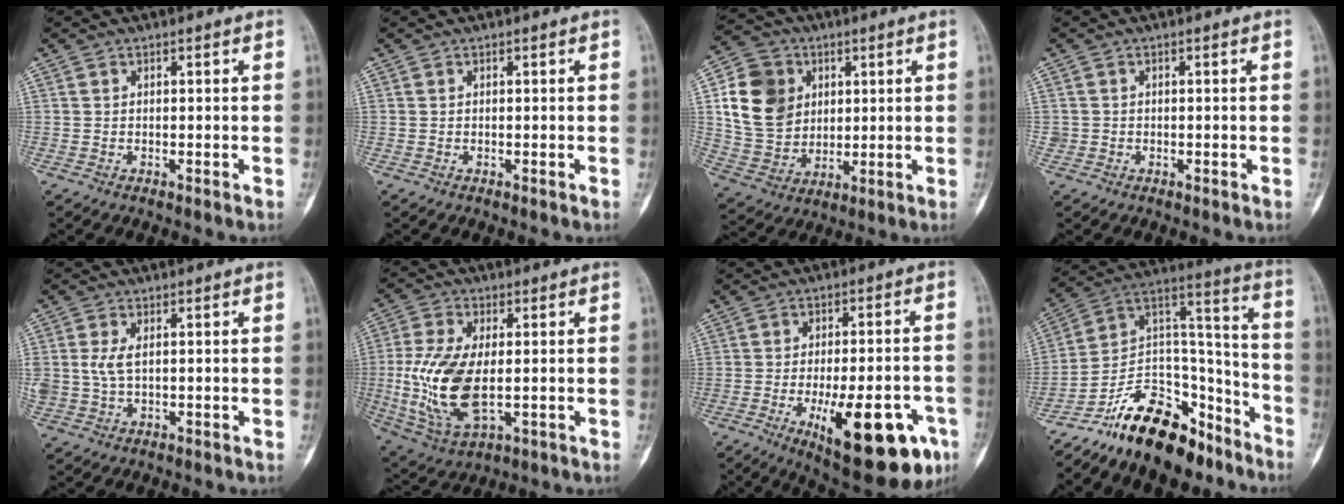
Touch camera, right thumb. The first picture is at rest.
{"total": 0.0}
{"total": 15.0, "force": [3.7, 12.3, 7.7], "torque": [-0.123, -0.002, 0.075]}
{"total": 0.7, "force": [-0.1, 0.7, 0.0], "torque": [0.005, 0.005, -0.001]}
{"total": 3.6, "force": [0.6, 2.0, 3.0], "torque": [-0.072, 0.001, 0.015]}
{"total": 15.7, "force": [-1.1, 7.9, 13.6], "torque": [-0.290, -0.010, -0.008]}
{"total": 21.1, "force": [-8.5, 7.6, 17.8], "torque": [-0.201, 0.014, -0.104]}
{"total": 20.9, "force": [-15.4, 9.5, 10.3], "torque": [-0.126, 0.130, -0.266]}